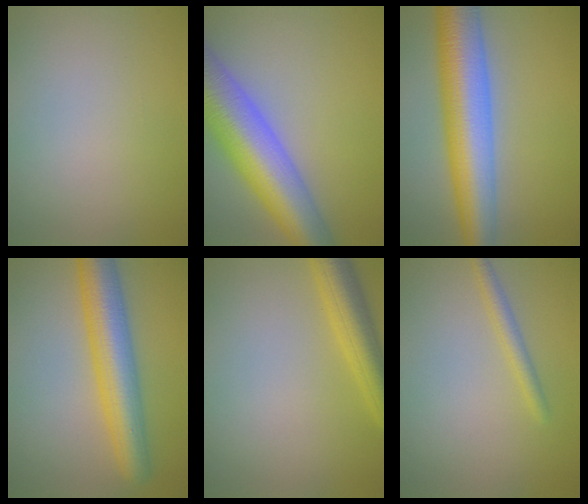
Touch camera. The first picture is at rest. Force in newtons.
{"total": 10.9, "press": 10.9, "slide": 0.5}
{"total": 10.1, "press": 10.1, "slide": 0.3}
{"total": 7.0, "press": 7.0, "slide": 0.2}
{"total": 4.7, "press": 4.7, "slide": 0.3}
{"total": 1.6, "press": 1.6, "slide": 0.1}